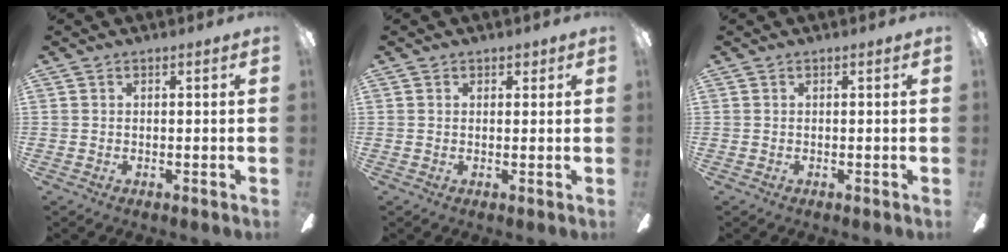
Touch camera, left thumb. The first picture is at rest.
{"total": 1.5, "force": [0.8, 1.0, 0.7], "torque": [0.003, -0.002, 0.011]}
{"total": 0.0}